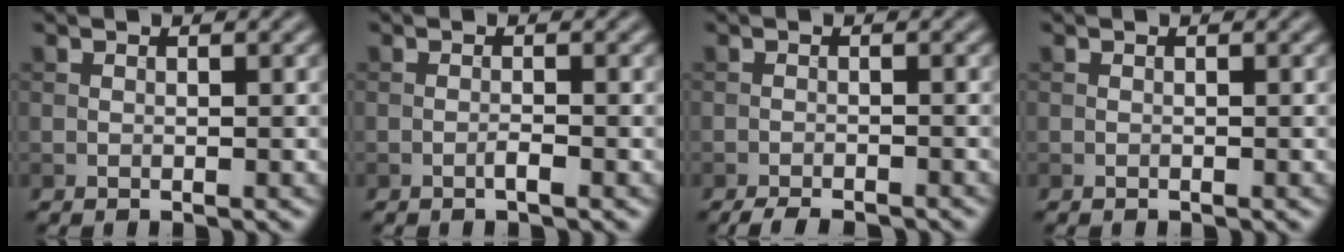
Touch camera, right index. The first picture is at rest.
{"total": 0.9, "force": [-0.5, 0.1, 0.7], "torque": [-0.014, 0.003, -0.011]}
{"total": 2.9, "force": [-2.6, 0.4, 1.2], "torque": [-0.022, -0.003, -0.044]}
{"total": 0.0}